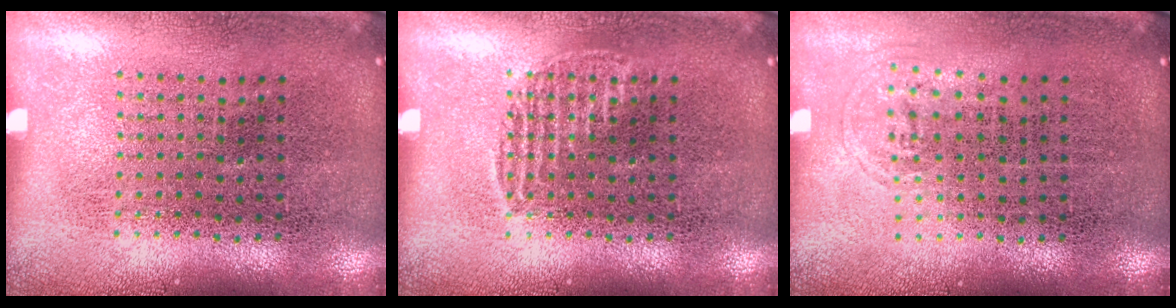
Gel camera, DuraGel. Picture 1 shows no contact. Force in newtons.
{"total": 0.9, "press": 0.8, "slide": 0.2}
{"total": 0.5, "press": 0.5, "slide": 0.2}